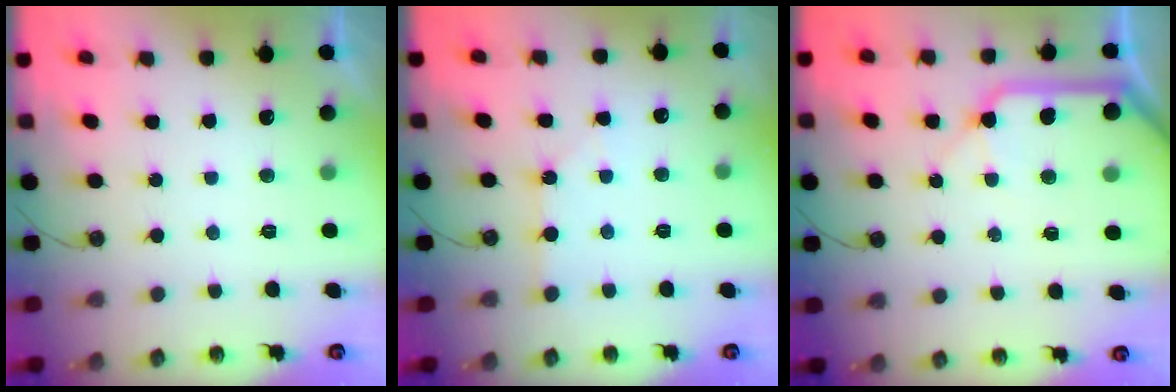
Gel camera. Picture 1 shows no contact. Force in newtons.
{"total": 1.1, "press": 1.1, "slide": 0.2}
{"total": 12.0, "press": 11.9, "slide": 1.6}